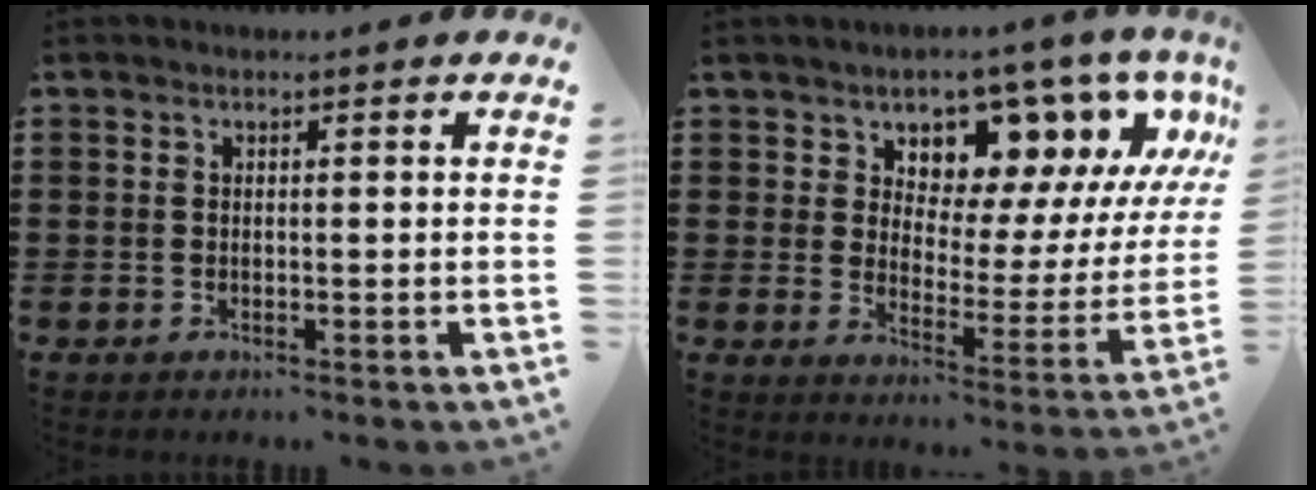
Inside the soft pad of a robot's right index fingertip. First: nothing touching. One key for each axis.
{"total": 7.1, "fx": 6.0, "fy": 3.5, "fz": 1.5, "tx": -0.049, "ty": -0.061, "tz": 0.101}